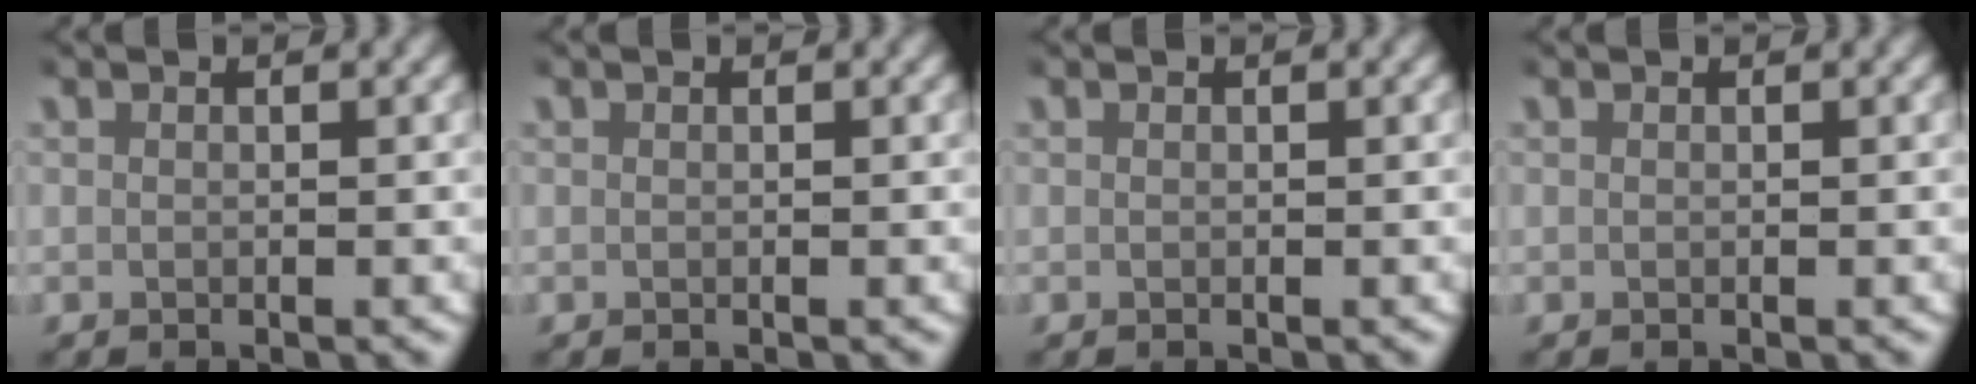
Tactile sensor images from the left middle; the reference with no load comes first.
{"total": 0.0}
{"total": 0.0}
{"total": 0.0}